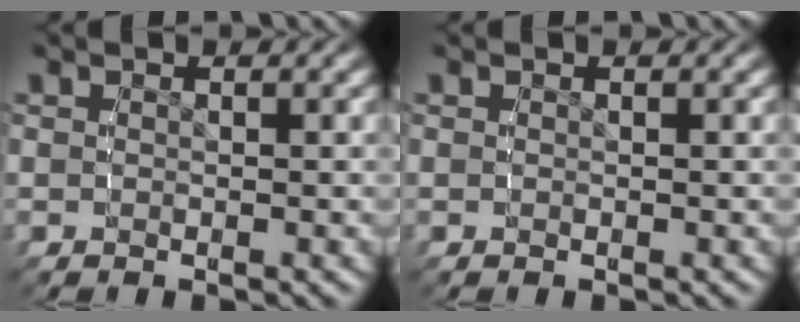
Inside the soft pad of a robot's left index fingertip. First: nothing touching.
{"total": 0.0}